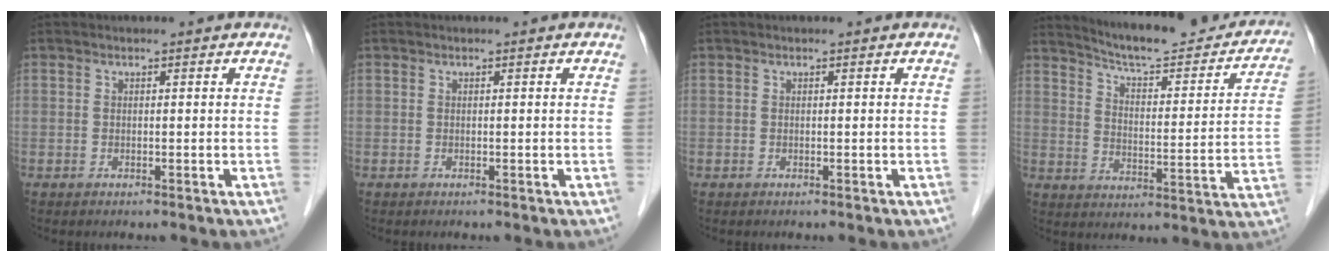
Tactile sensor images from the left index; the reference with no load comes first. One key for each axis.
{"total": 0.0}
{"total": 0.0}
{"total": 21.2, "fx": 19.3, "fy": 3.4, "fz": 7.9, "tx": -0.104, "ty": -0.036, "tz": 0.248}